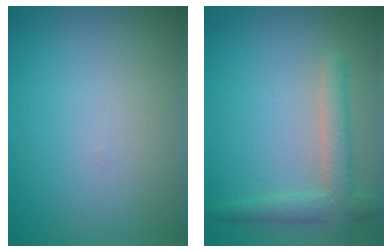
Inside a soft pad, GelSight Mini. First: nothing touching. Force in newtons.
{"total": 3.3, "press": 3.3, "slide": 0.3}